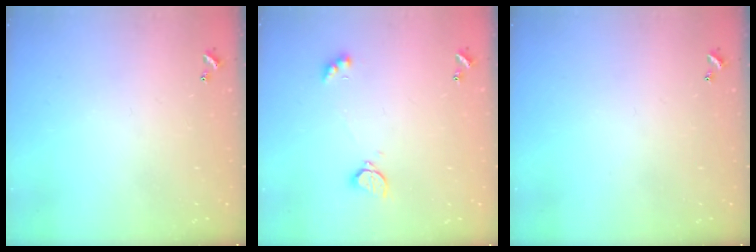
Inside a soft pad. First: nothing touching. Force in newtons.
{"total": 2.6, "press": 2.5, "slide": 0.7}
{"total": 0.0}